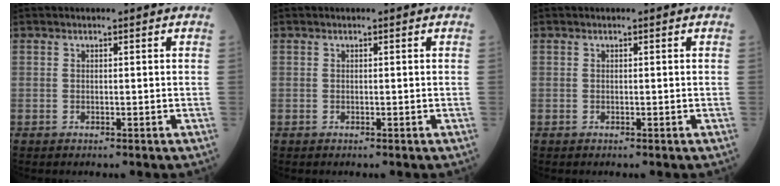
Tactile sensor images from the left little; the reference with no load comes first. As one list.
[{"total": 0.0}, {"total": 0.0}]